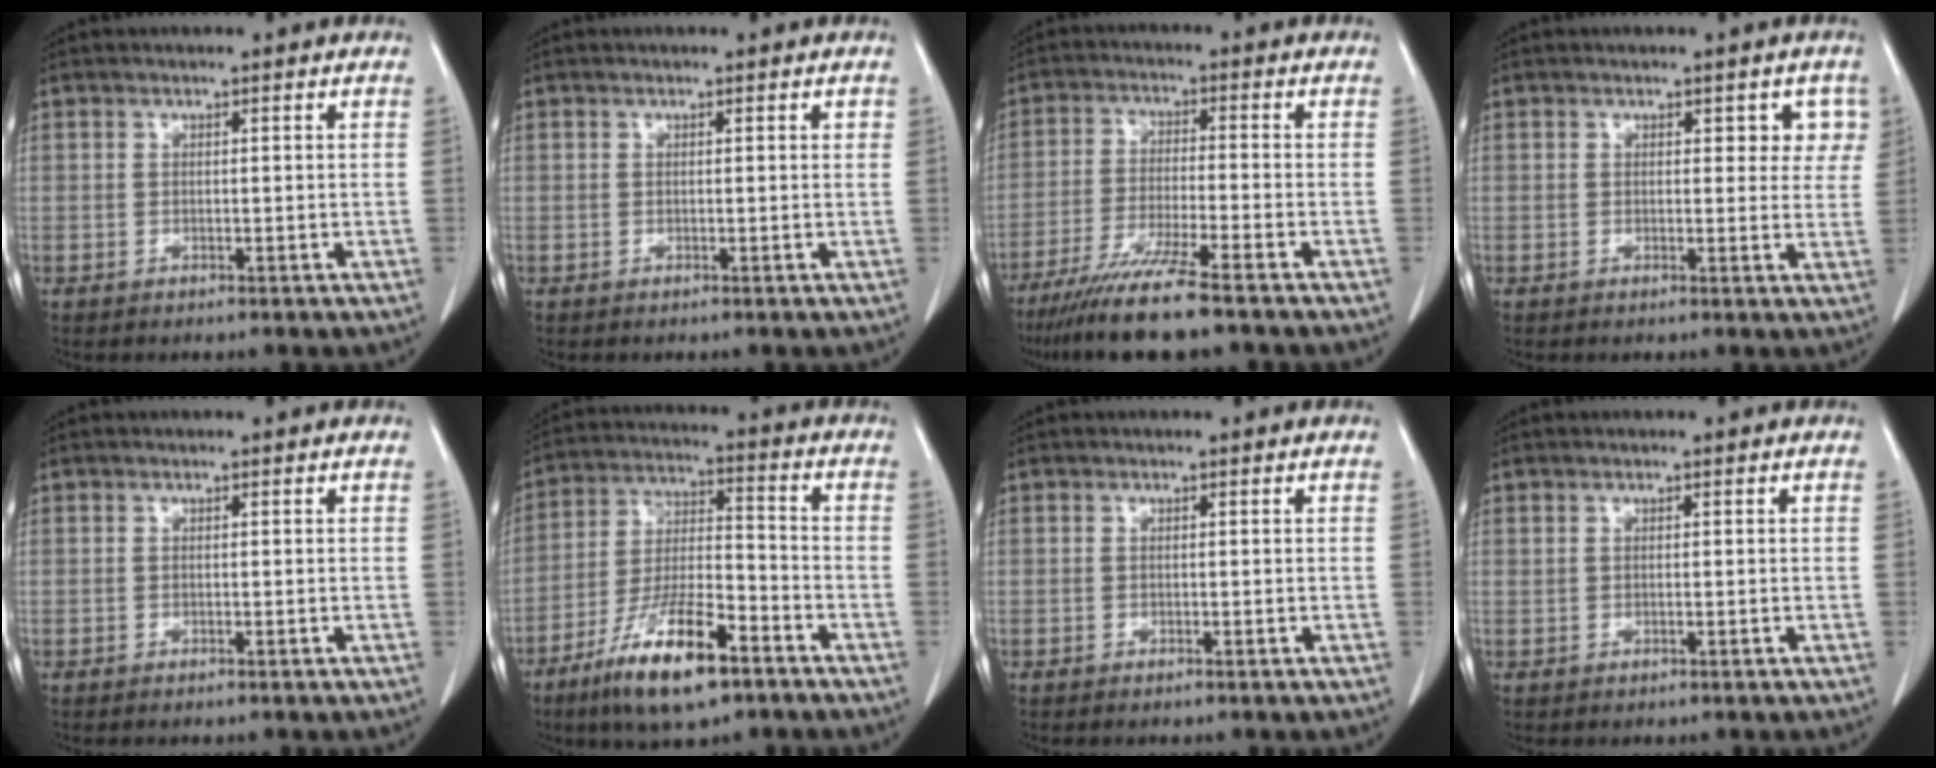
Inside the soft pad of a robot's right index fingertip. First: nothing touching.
{"total": 0.6, "force": [0.3, 0.3, 0.5], "torque": [-0.005, 0.001, 0.002]}
{"total": 11.1, "force": [-8.5, -0.5, 7.1], "torque": [-0.120, -0.033, -0.145]}
{"total": 3.9, "force": [1.8, 2.3, 2.5], "torque": [-0.005, 0.005, 0.016]}
{"total": 0.0}
{"total": 14.1, "force": [-8.7, 3.3, 10.7], "torque": [-0.207, -0.013, -0.155]}
{"total": 0.0}
{"total": 0.0}